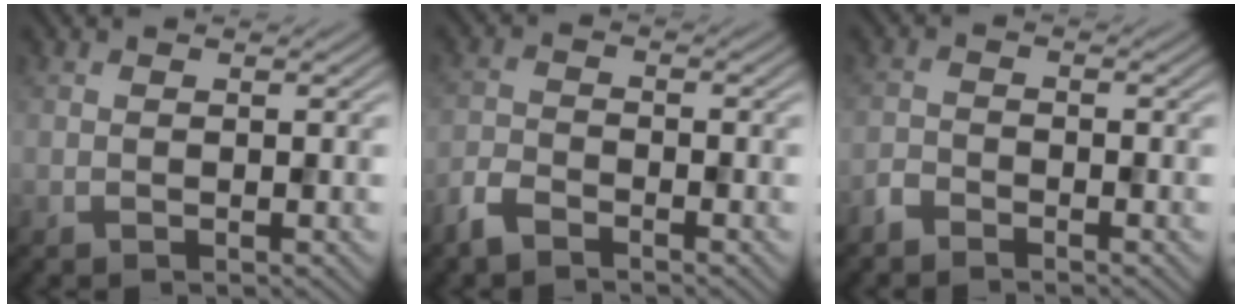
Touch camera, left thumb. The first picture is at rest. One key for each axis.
{"total": 3.3, "fx": -2.7, "fy": 1.1, "fz": 1.5, "tx": -0.035, "ty": -0.006, "tz": -0.069}
{"total": 2.0, "fx": -1.9, "fy": 0.6, "fz": 0.5, "tx": -0.012, "ty": -0.002, "tz": -0.047}